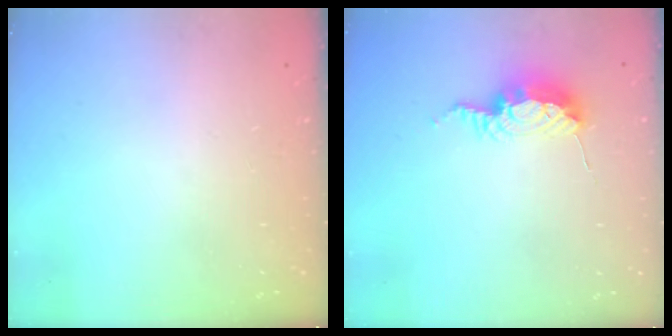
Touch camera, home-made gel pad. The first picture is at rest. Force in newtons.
{"total": 9.2, "press": 9.2, "slide": 0.2}